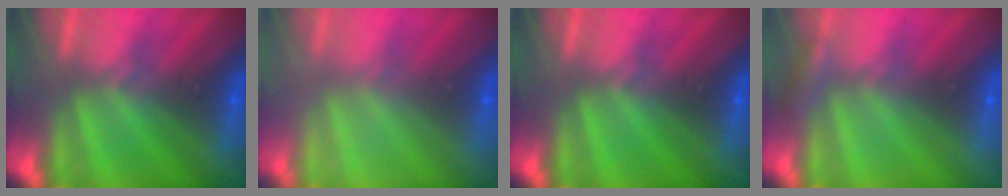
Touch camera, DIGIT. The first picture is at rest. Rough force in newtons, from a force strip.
{"total": 2.2}
{"total": 0.0}
{"total": 2.3}